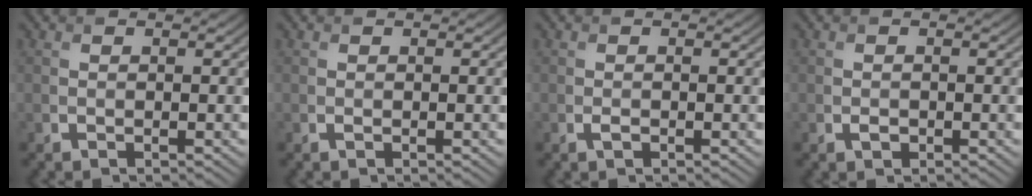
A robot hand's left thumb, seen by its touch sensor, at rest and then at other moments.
{"total": 0.0}
{"total": 0.7, "force": [-0.3, 0.4, 0.5], "torque": [-0.011, -0.002, -0.005]}
{"total": 0.9, "force": [-0.4, 0.6, 0.5], "torque": [-0.007, -0.004, -0.007]}